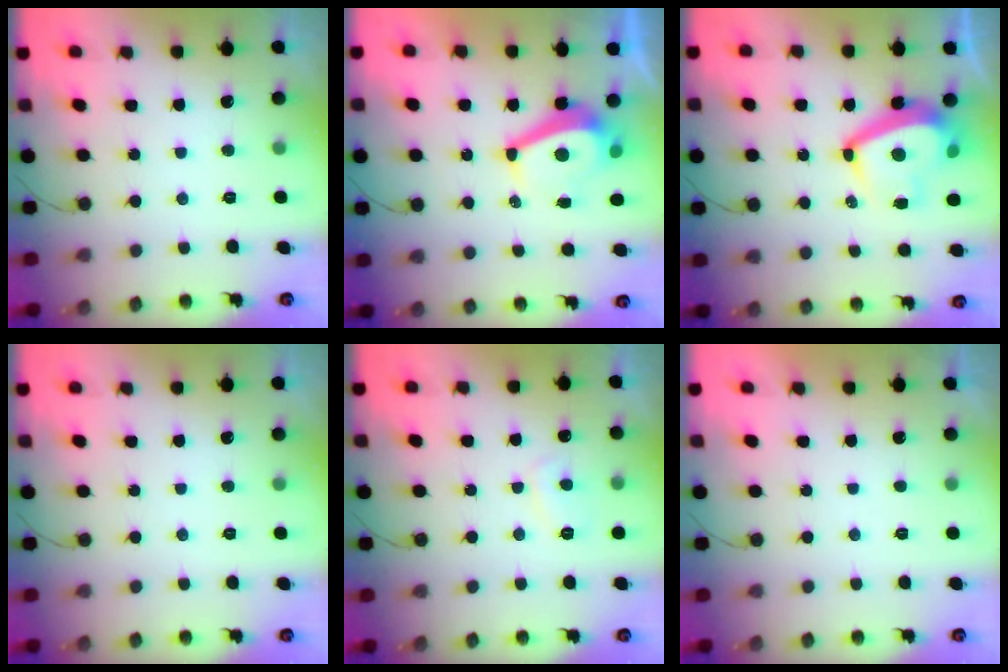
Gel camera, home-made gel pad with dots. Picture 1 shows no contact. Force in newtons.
{"total": 7.9, "press": 7.9, "slide": 0.3}
{"total": 11.9, "press": 11.7, "slide": 2.0}
{"total": 0.0}
{"total": 3.3, "press": 3.3, "slide": 0.5}
{"total": 2.3, "press": 2.3, "slide": 0.4}